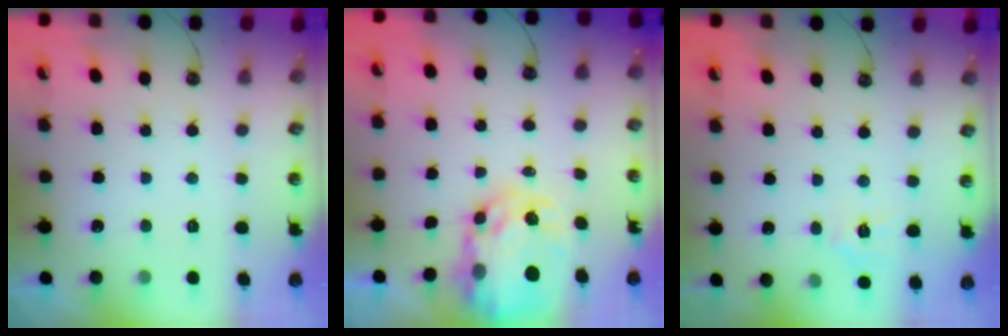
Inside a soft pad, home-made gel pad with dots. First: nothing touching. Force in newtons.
{"total": 10.6, "press": 10.6, "slide": 0.9}
{"total": 5.9, "press": 5.9, "slide": 0.7}